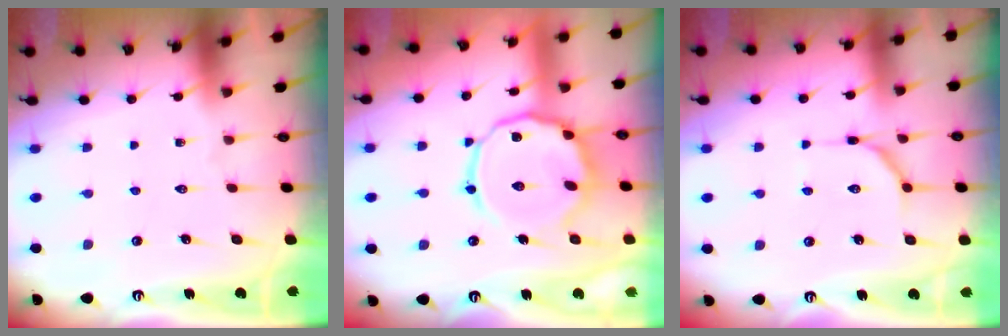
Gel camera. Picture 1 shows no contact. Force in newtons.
{"total": 13.6, "press": 13.6, "slide": 1.3}
{"total": 5.6, "press": 5.6, "slide": 0.6}